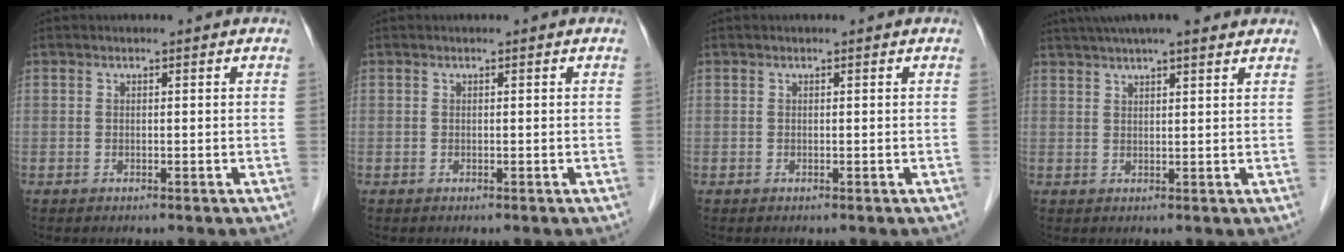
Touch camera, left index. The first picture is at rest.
{"total": 0.0}
{"total": 0.0}
{"total": 7.7, "force": [5.7, 1.1, 5.1], "torque": [-0.081, 0.035, 0.077]}